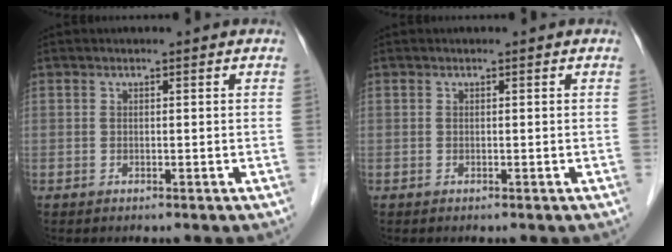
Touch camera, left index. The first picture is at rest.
{"total": 0.0}